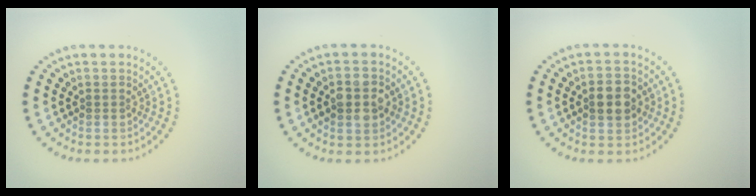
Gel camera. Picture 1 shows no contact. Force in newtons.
{"total": 3.6, "press": 3.6, "slide": 0.1}
{"total": 2.9, "press": 2.9, "slide": 0.1}